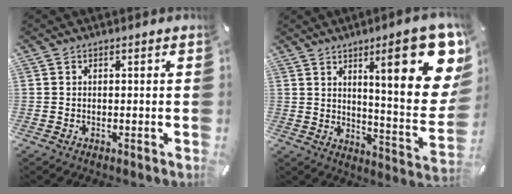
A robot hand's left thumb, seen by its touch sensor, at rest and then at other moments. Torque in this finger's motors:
{"motor_torque": [2.86, 2.15, 1.51, -1.26, 0.53]}